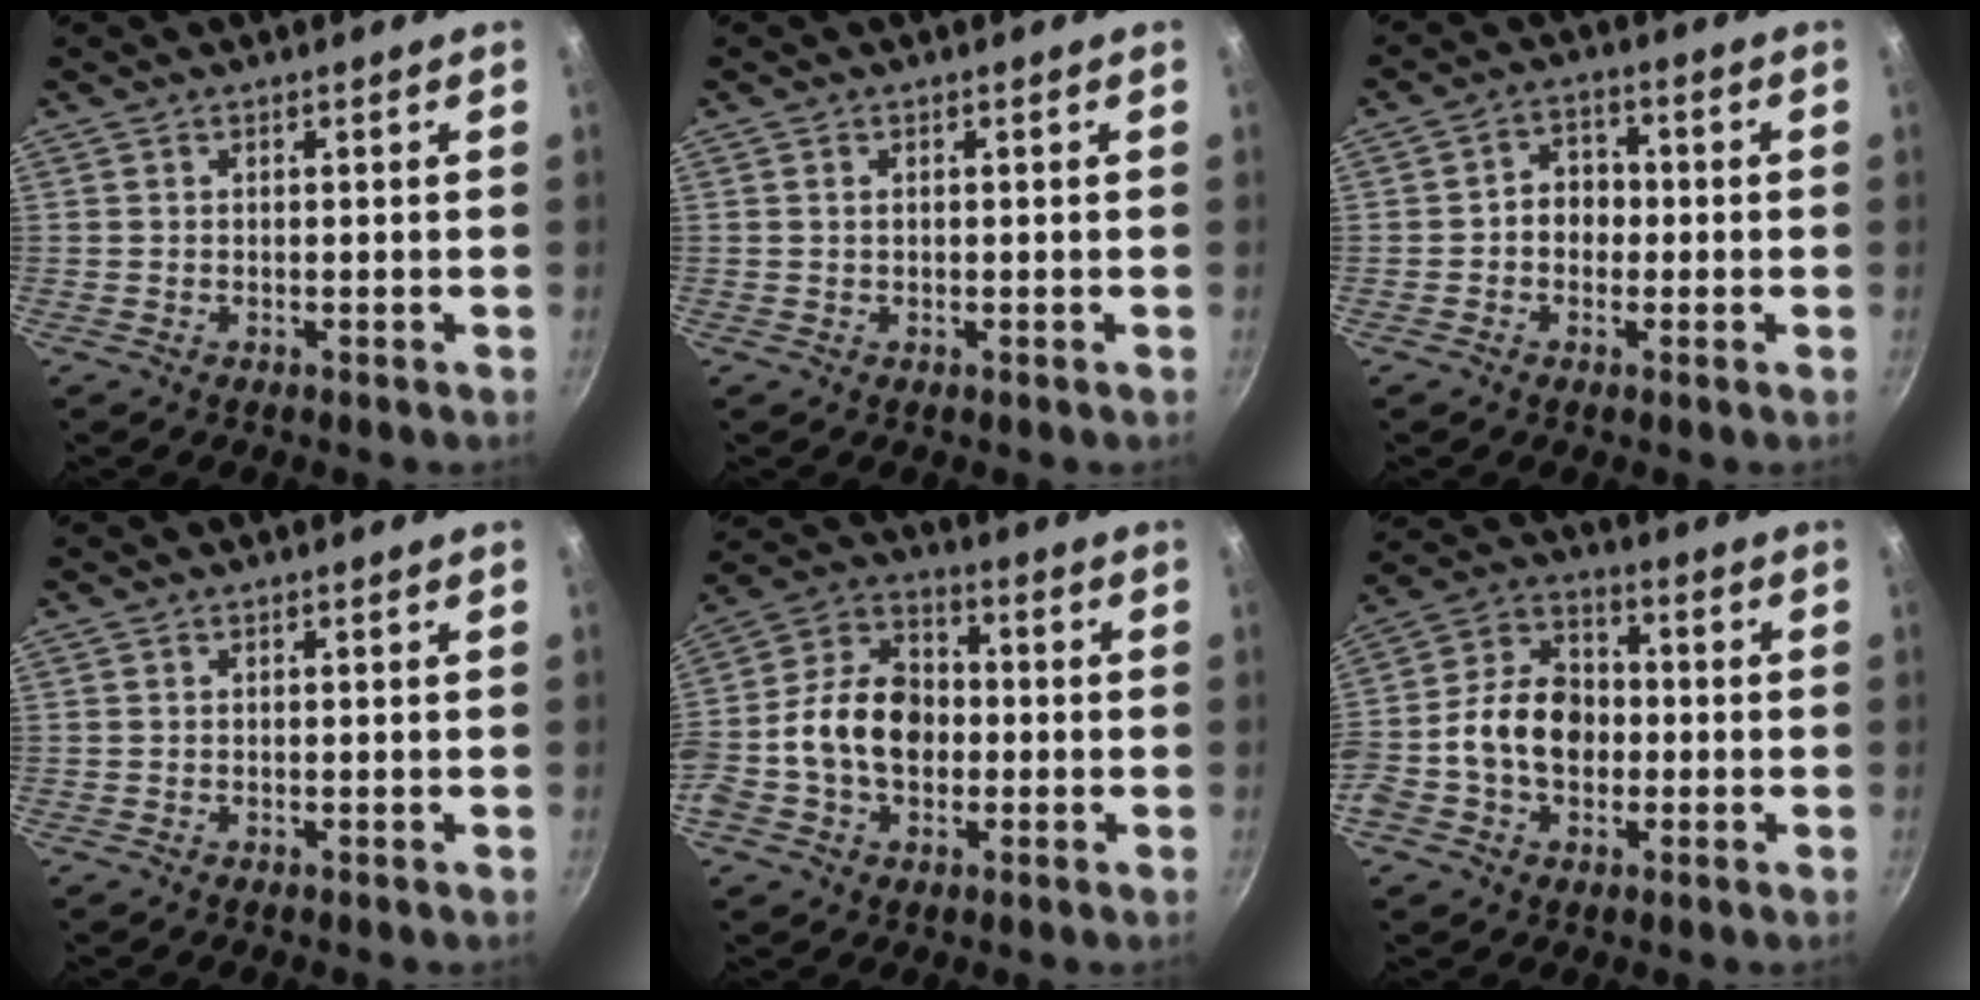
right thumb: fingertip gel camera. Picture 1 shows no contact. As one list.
[{"total": 0.7, "force": [0.2, 0.5, 0.5], "torque": [-0.007, 0.003, 0.003]}, {"total": 5.3, "force": [-0.7, 4.4, 2.8], "torque": [-0.010, 0.017, -0.017]}, {"total": 0.0}, {"total": 15.1, "force": [-1.7, 10.9, 10.2], "torque": [-0.153, 0.037, -0.048]}, {"total": 14.0, "force": [-1.8, 10.3, 9.3], "torque": [-0.132, 0.036, -0.049]}]